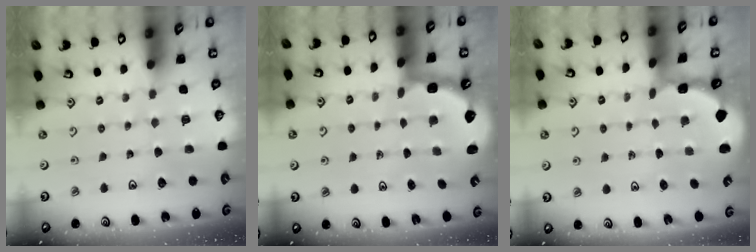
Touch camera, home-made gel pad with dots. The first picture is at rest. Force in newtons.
{"total": 2.5, "press": 2.1, "slide": 1.3}
{"total": 1.1, "press": 1.1, "slide": 0.1}